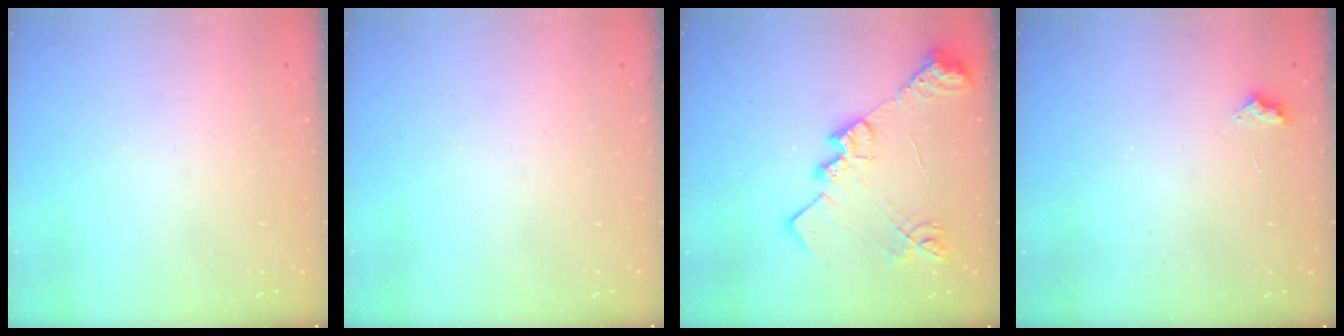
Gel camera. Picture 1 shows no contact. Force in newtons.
{"total": 0.0}
{"total": 17.7, "press": 17.6, "slide": 1.0}
{"total": 2.5, "press": 2.5, "slide": 0.4}